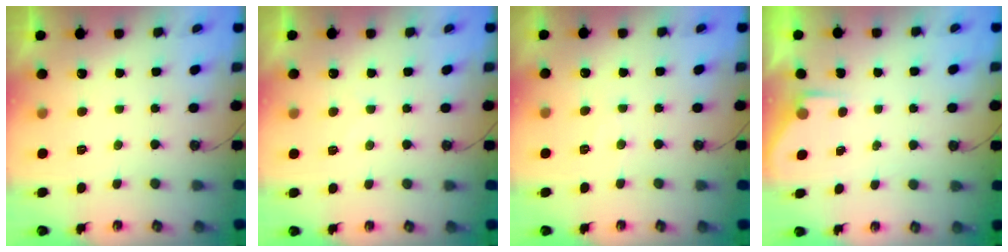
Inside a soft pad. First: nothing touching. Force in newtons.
{"total": 3.9, "press": 3.8, "slide": 0.6}
{"total": 4.3, "press": 4.2, "slide": 0.9}
{"total": 3.4, "press": 3.3, "slide": 0.5}